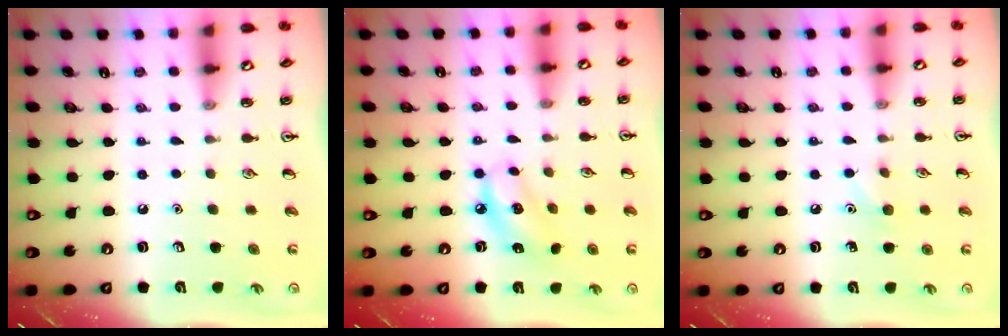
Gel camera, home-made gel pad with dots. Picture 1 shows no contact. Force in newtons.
{"total": 7.5, "press": 7.3, "slide": 1.6}
{"total": 5.4, "press": 5.2, "slide": 1.7}